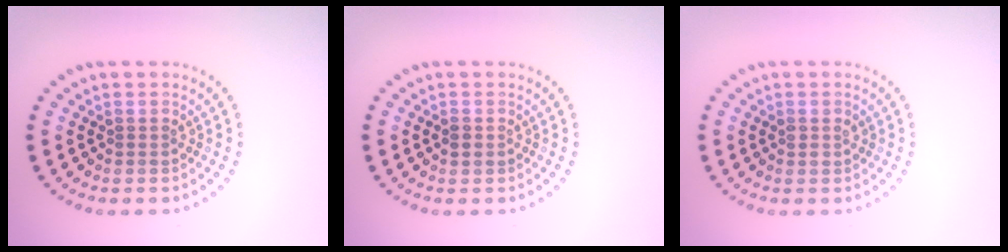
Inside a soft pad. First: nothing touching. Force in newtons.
{"total": 1.2, "press": 1.2, "slide": 0.1}
{"total": 0.9, "press": 0.9, "slide": 0.2}